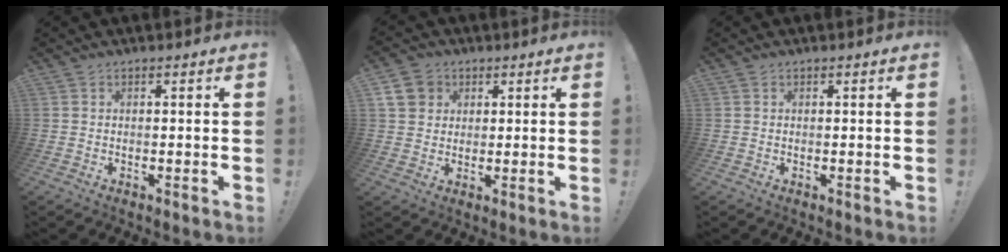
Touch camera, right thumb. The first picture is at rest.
{"total": 7.4, "force": [3.1, 6.2, 2.6], "torque": [-0.041, -0.007, 0.064]}
{"total": 0.0}